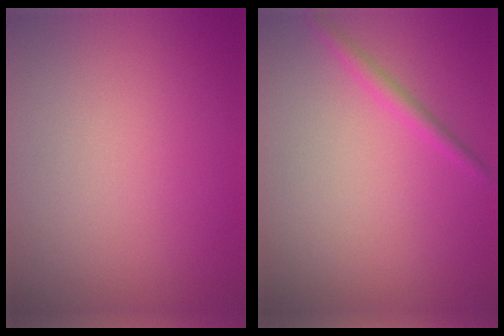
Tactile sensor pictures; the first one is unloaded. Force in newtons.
{"total": 1.4, "press": 1.4, "slide": 0.1}